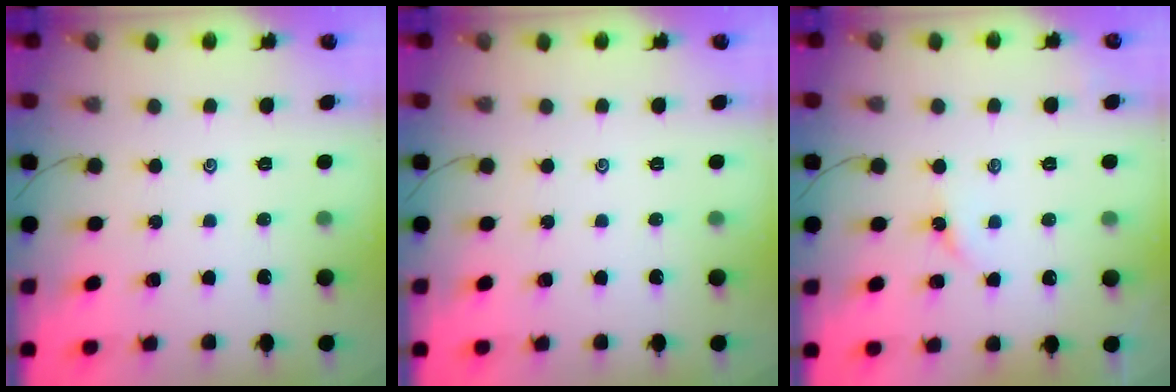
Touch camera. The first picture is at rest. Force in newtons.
{"total": 0.0}
{"total": 2.0, "press": 1.9, "slide": 0.3}